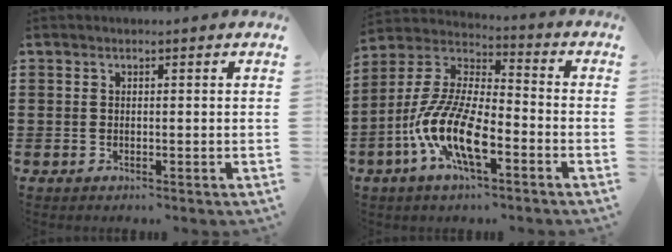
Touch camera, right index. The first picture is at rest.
{"total": 11.9, "force": [-5.2, 4.4, 9.8], "torque": [-0.238, -0.015, -0.104]}